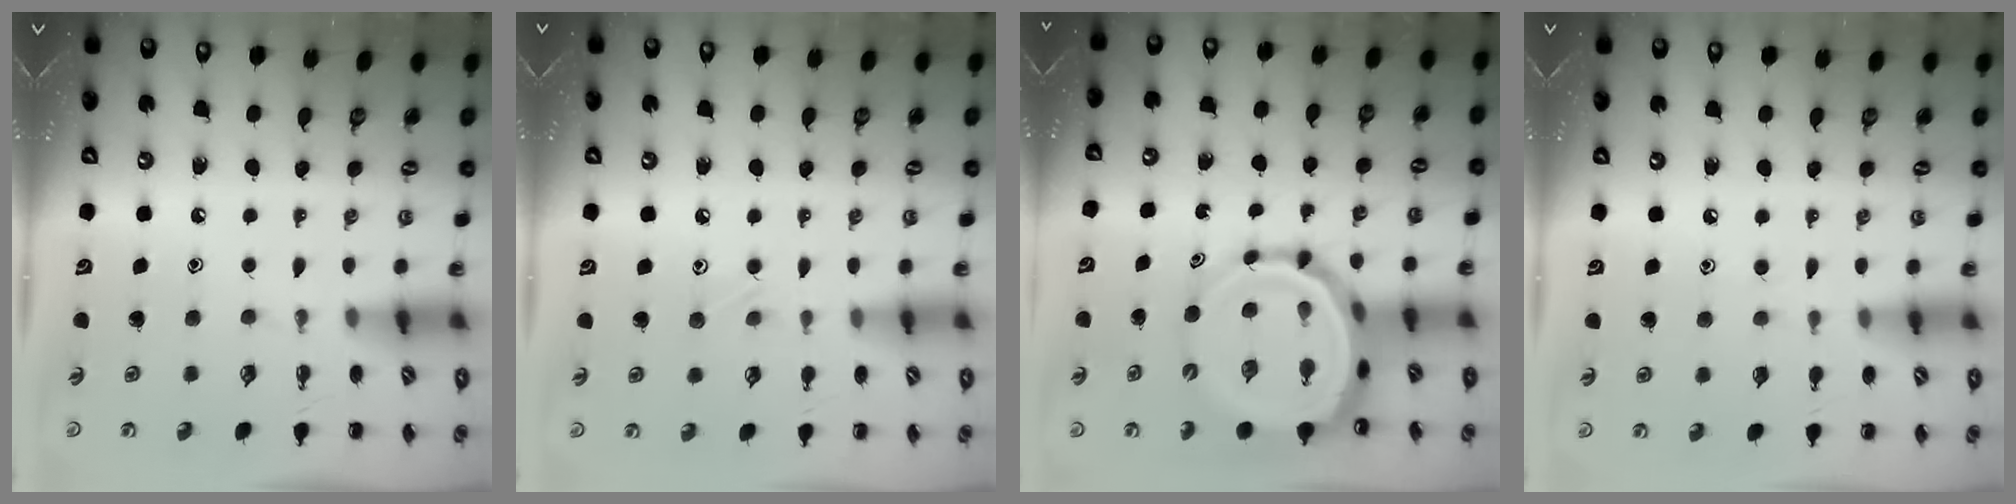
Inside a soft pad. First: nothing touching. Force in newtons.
{"total": 6.7, "press": 6.4, "slide": 2.2}
{"total": 10.8, "press": 10.4, "slide": 3.0}
{"total": 3.5, "press": 3.2, "slide": 1.5}